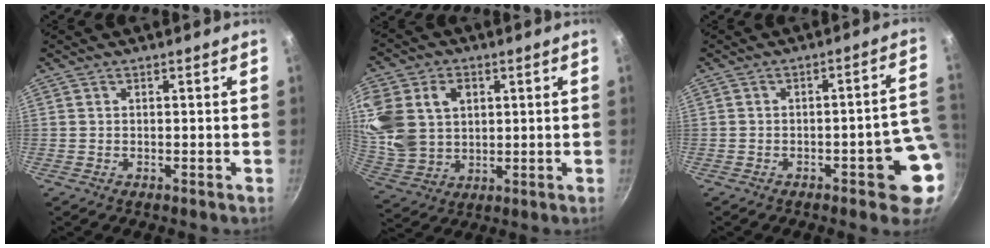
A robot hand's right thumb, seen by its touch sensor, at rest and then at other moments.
{"total": 18.5, "force": [4.7, 14.1, 11.1], "torque": [-0.239, 0.001, 0.097]}
{"total": 9.0, "force": [-2.2, 2.9, 8.3], "torque": [-0.068, 0.031, -0.024]}